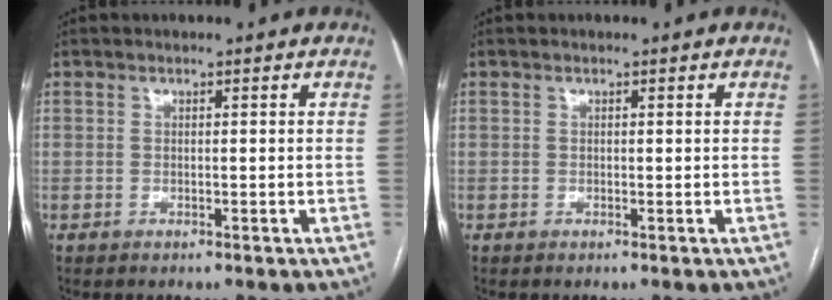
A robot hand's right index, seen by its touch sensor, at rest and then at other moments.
{"total": 0.0}